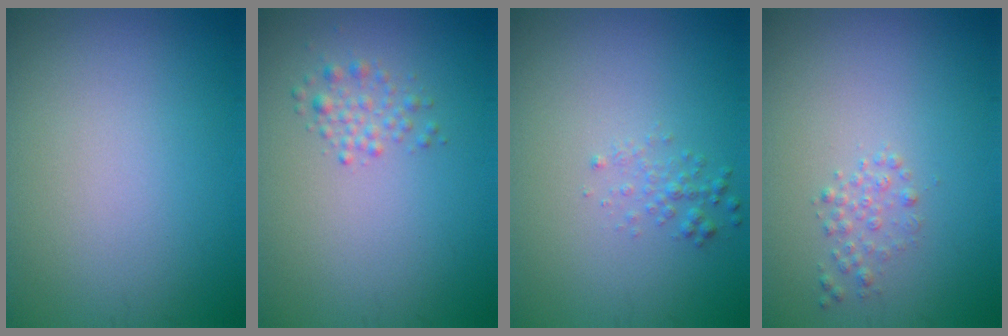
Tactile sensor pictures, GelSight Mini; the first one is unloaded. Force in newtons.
{"total": 1.6, "press": 1.6, "slide": 0.1}
{"total": 1.2, "press": 1.2, "slide": 0.0}
{"total": 1.2, "press": 1.2, "slide": 0.0}